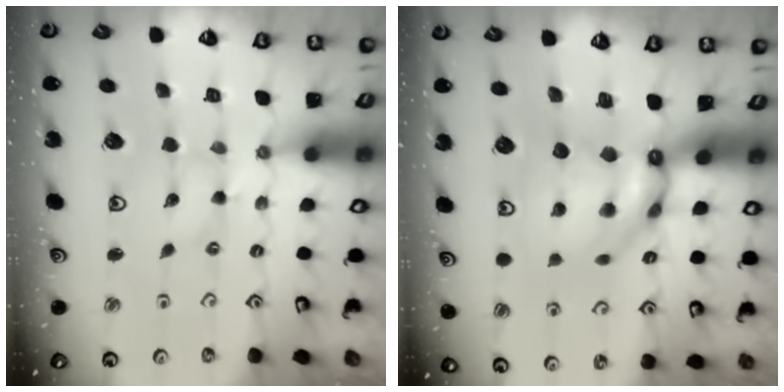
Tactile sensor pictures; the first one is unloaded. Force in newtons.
{"total": 10.6, "press": 10.6, "slide": 1.1}